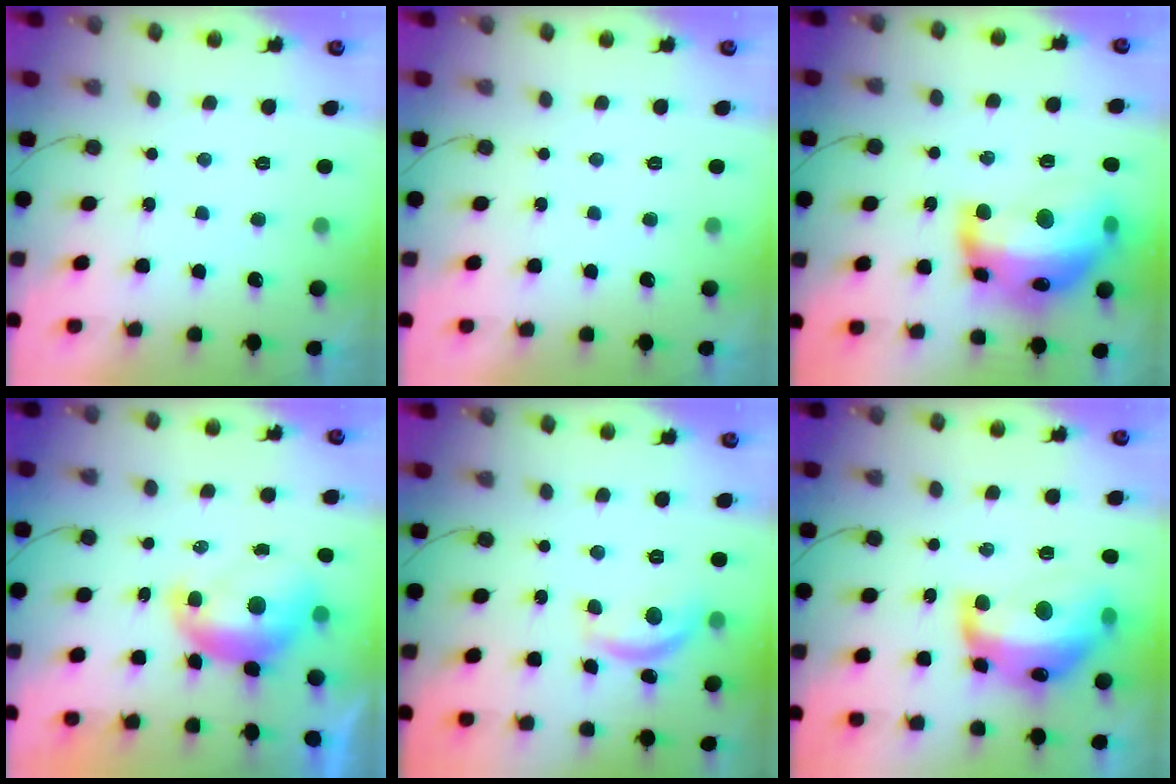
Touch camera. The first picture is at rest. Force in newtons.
{"total": 0.0}
{"total": 24.3, "press": 24.2, "slide": 1.8}
{"total": 8.9, "press": 8.8, "slide": 1.0}
{"total": 10.7, "press": 10.6, "slide": 0.5}
{"total": 18.7, "press": 18.6, "slide": 1.7}